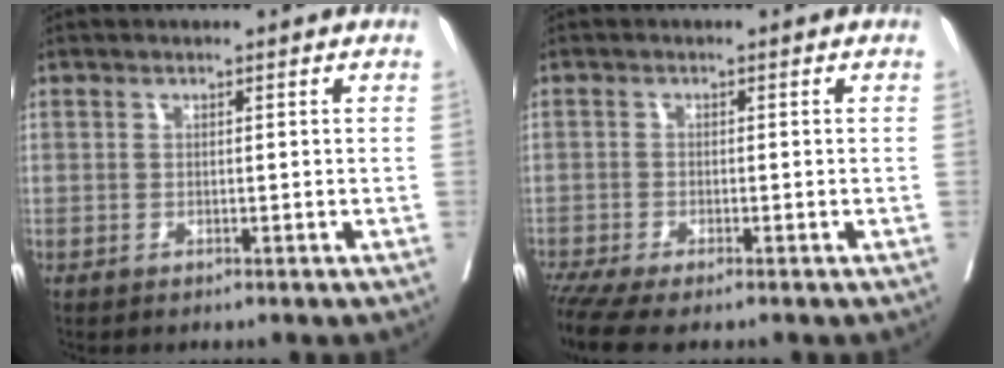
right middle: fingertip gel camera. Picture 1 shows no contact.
{"total": 5.0, "force": [-3.9, 0.5, 3.0], "torque": [-0.052, -0.011, -0.072]}